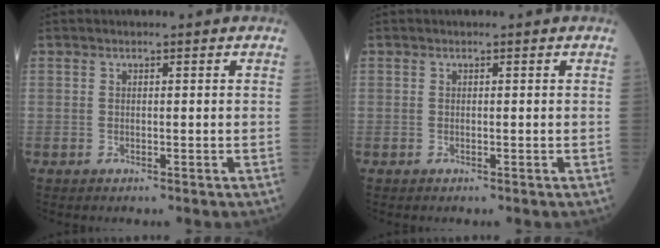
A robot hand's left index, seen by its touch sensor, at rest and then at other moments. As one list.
[{"total": 0.0}]